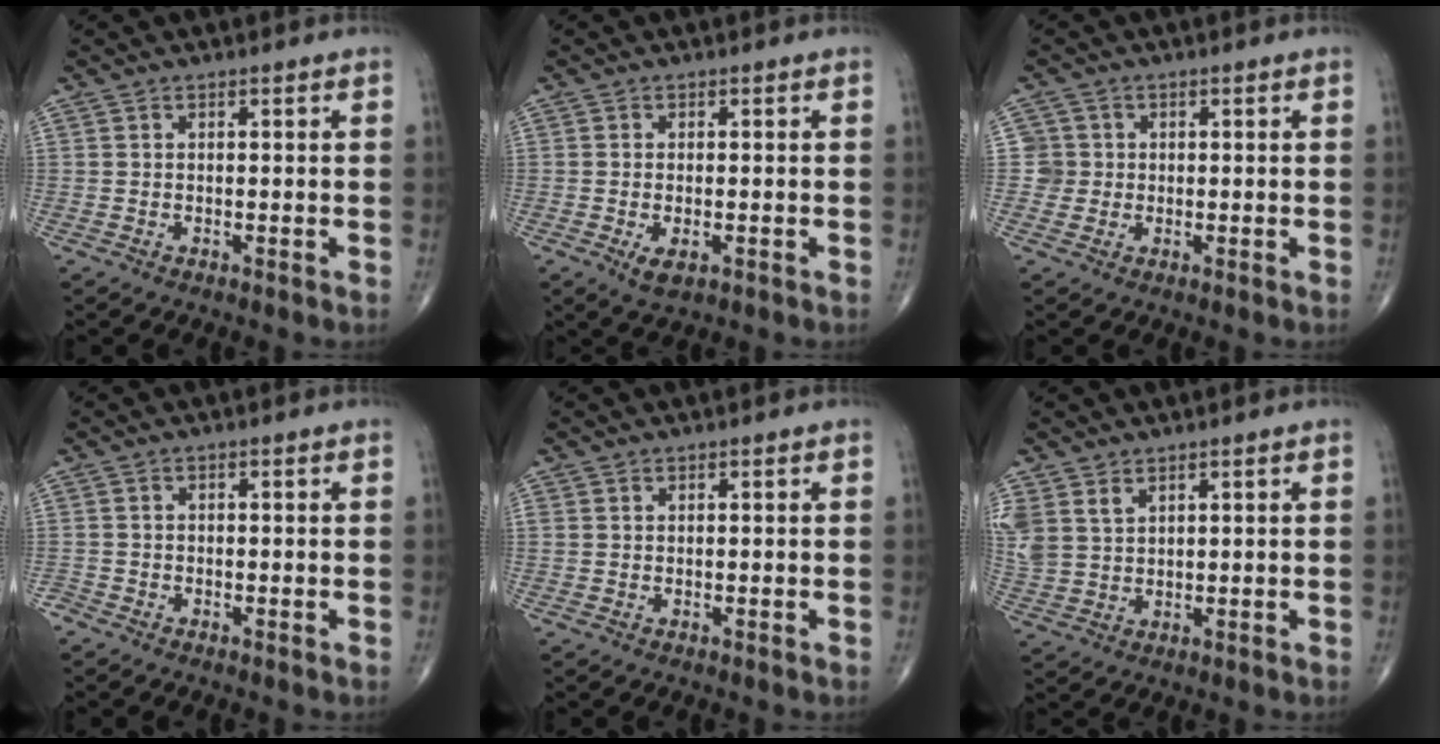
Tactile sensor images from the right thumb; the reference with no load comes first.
{"total": 3.5, "force": [-1.2, 1.6, 2.8], "torque": [-0.051, -0.005, -0.016]}
{"total": 2.9, "force": [0.0, 2.9, -0.2], "torque": [0.028, 0.008, -0.004]}
{"total": 1.4, "force": [-1.2, 0.7, 0.0], "torque": [0.003, -0.001, -0.026]}
{"total": 0.6, "force": [0.2, 0.5, 0.2], "torque": [-0.001, 0.003, 0.004]}
{"total": 7.4, "force": [3.7, 5.2, 3.8], "torque": [-0.091, -0.003, 0.089]}